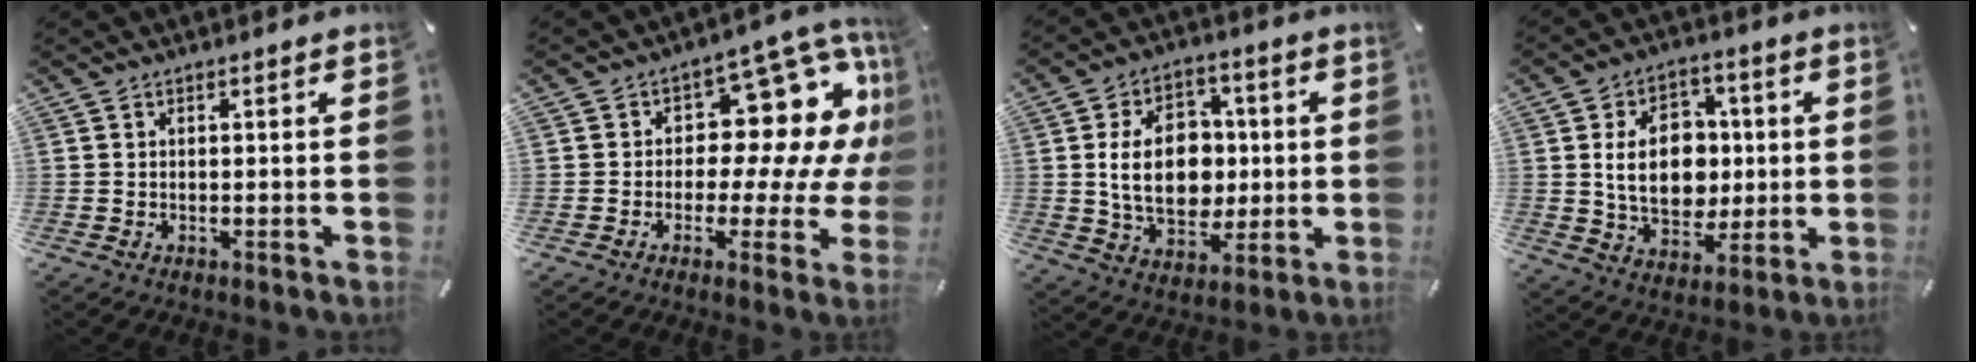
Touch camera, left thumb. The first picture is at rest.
{"total": 14.5, "force": [4.9, 9.2, 10.0], "torque": [-0.130, -0.047, 0.083]}
{"total": 16.1, "force": [0.7, 11.7, 11.0], "torque": [-0.201, 0.011, 0.012]}
{"total": 15.0, "force": [1.0, 11.2, 9.9], "torque": [-0.172, 0.009, 0.016]}